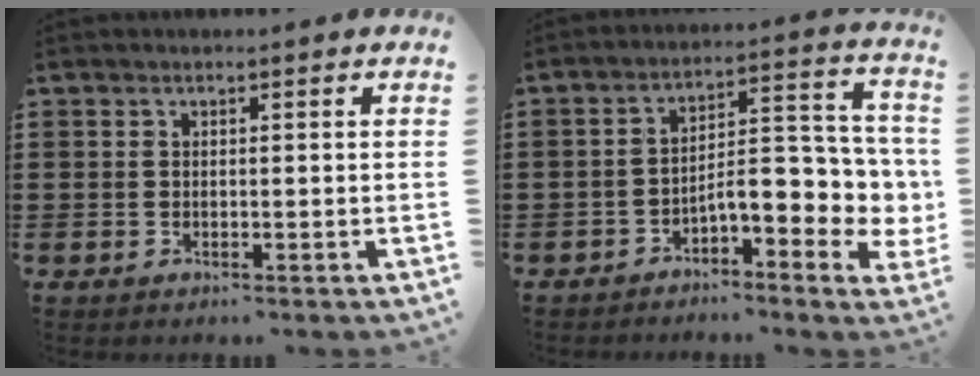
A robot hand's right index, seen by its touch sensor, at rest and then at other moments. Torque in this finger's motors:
{"motor_torque": [1.71, -0.42, 0.34, 0.14]}